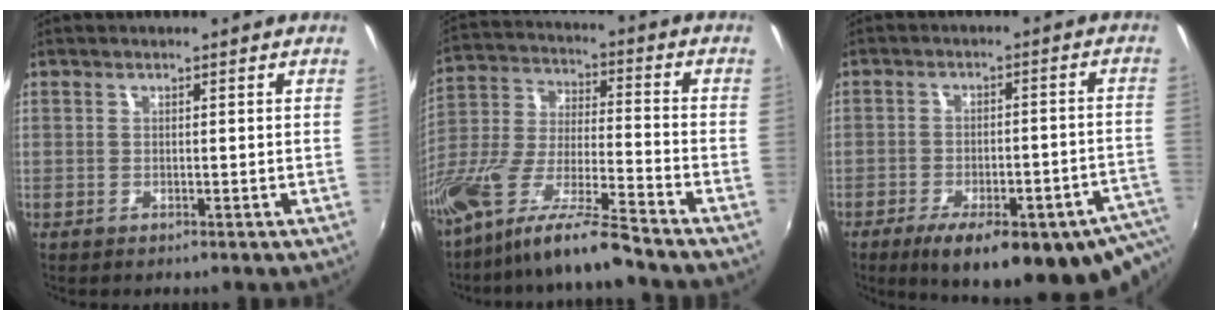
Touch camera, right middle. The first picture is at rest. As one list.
[{"total": 15.1, "force": [-11.9, 0.7, 9.2], "torque": [-0.184, -0.018, -0.231]}, {"total": 22.7, "force": [-15.5, 6.2, 15.4], "torque": [-0.212, -0.036, -0.197]}]